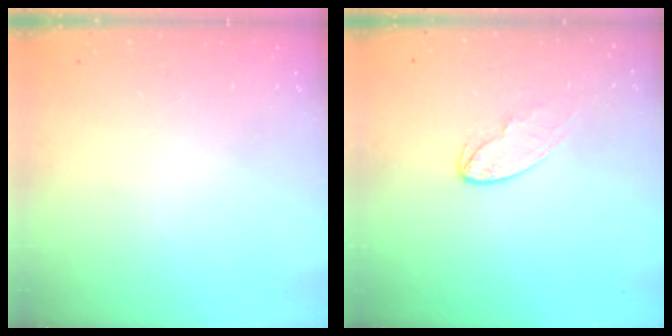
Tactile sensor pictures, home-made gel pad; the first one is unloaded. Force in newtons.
{"total": 6.3, "press": 6.3, "slide": 0.4}